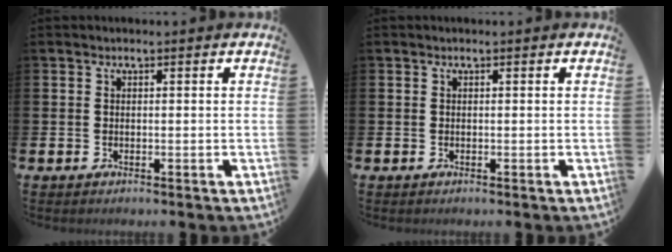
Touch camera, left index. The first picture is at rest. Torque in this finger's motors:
{"motor_torque": [-0.01, 0.00, 0.00, 0.00]}